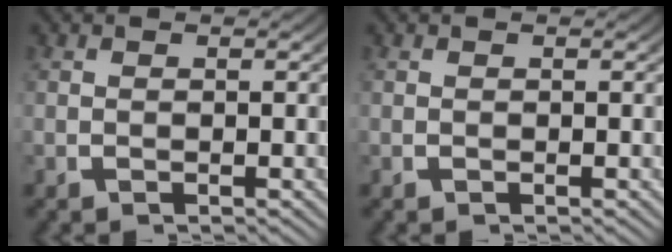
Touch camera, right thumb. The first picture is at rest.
{"total": 0.0}